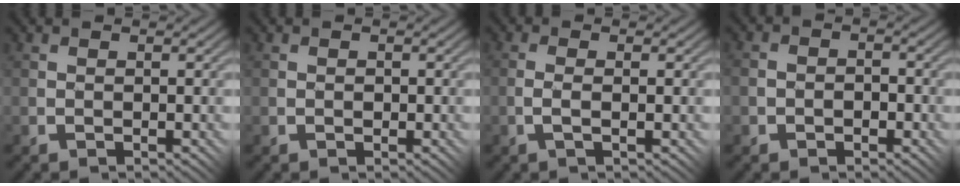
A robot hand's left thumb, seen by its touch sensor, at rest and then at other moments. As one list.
[{"total": 0.8, "force": [0.0, 0.8, 0.2], "torque": [0.000, 0.001, 0.001]}, {"total": 2.1, "force": [-0.4, 0.6, 2.0], "torque": [-0.034, 0.007, -0.004]}, {"total": 3.5, "force": [-1.3, 2.9, 1.4], "torque": [-0.021, 0.002, -0.026]}]